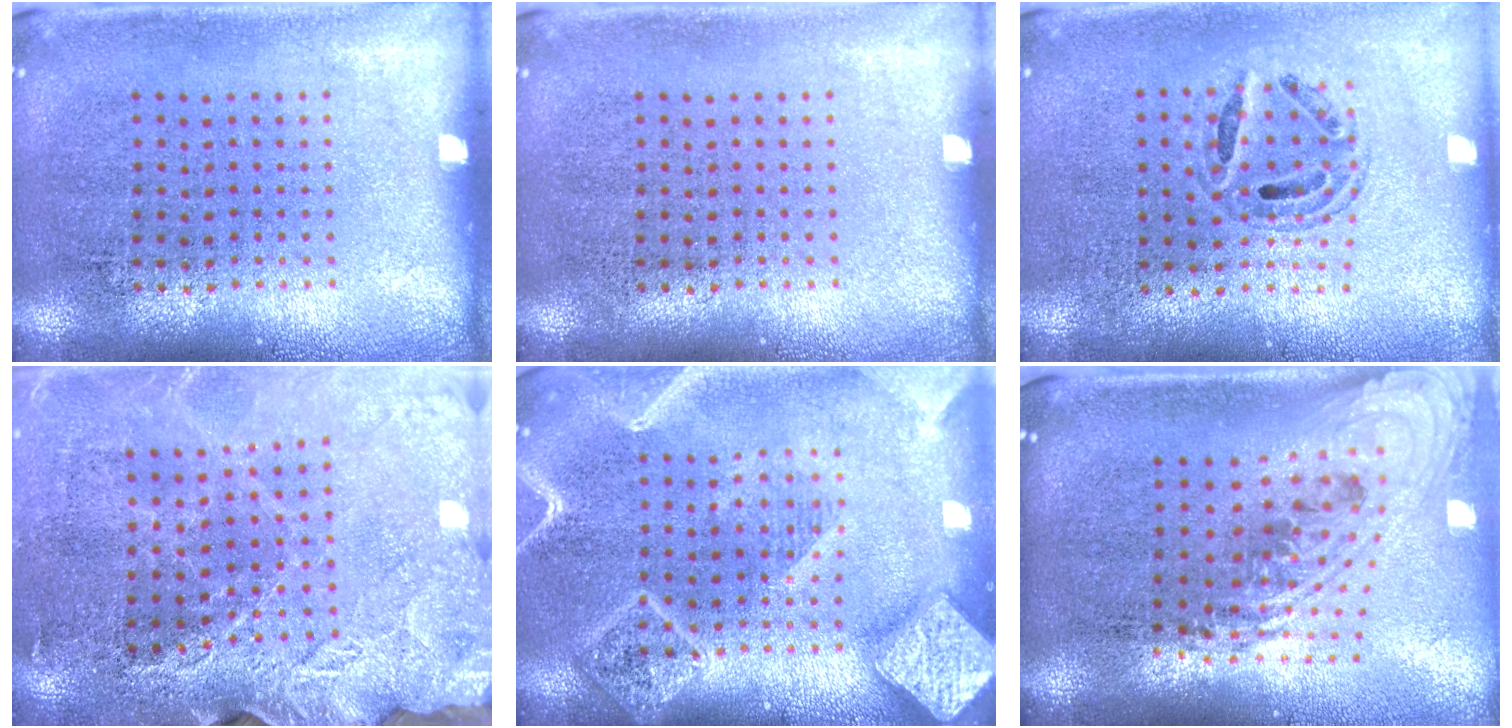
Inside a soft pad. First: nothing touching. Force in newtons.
{"total": 0.0}
{"total": 0.7, "press": 0.7, "slide": 0.1}
{"total": 2.8, "press": 2.8, "slide": 0.3}
{"total": 2.8, "press": 2.8, "slide": 0.3}
{"total": 2.4, "press": 1.7, "slide": 1.7}